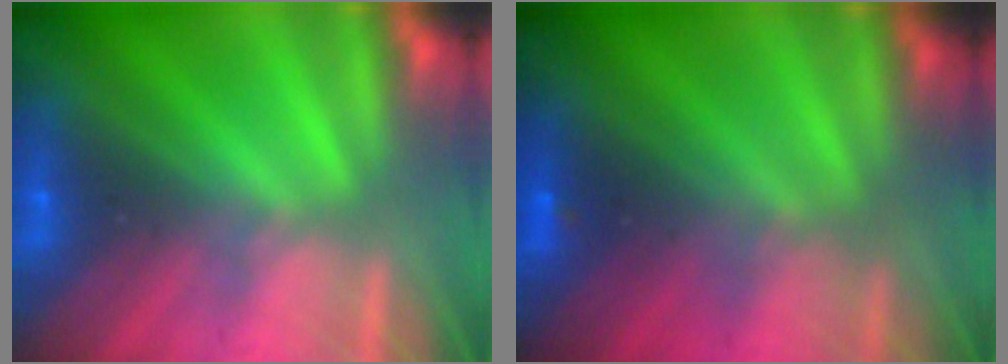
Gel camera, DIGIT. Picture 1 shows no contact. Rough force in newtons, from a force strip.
{"total": 1.9}